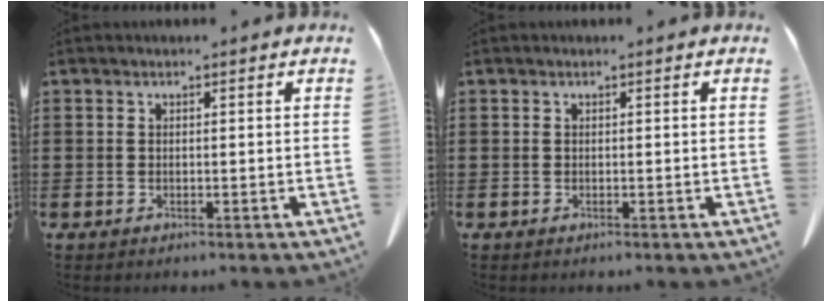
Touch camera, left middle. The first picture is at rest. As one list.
[{"total": 0.0}]